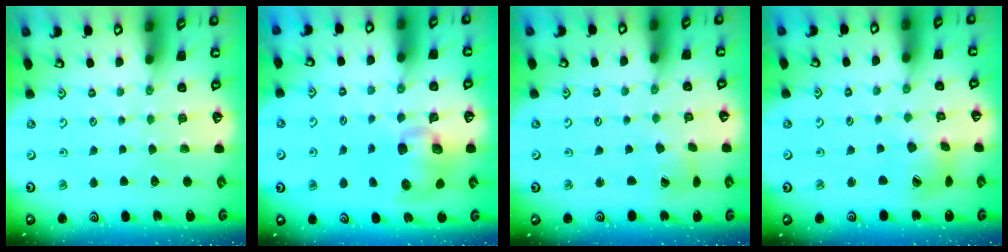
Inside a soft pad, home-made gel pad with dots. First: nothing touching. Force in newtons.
{"total": 9.9, "press": 9.8, "slide": 1.3}
{"total": 2.7, "press": 2.7, "slide": 0.4}
{"total": 7.7, "press": 7.6, "slide": 1.0}